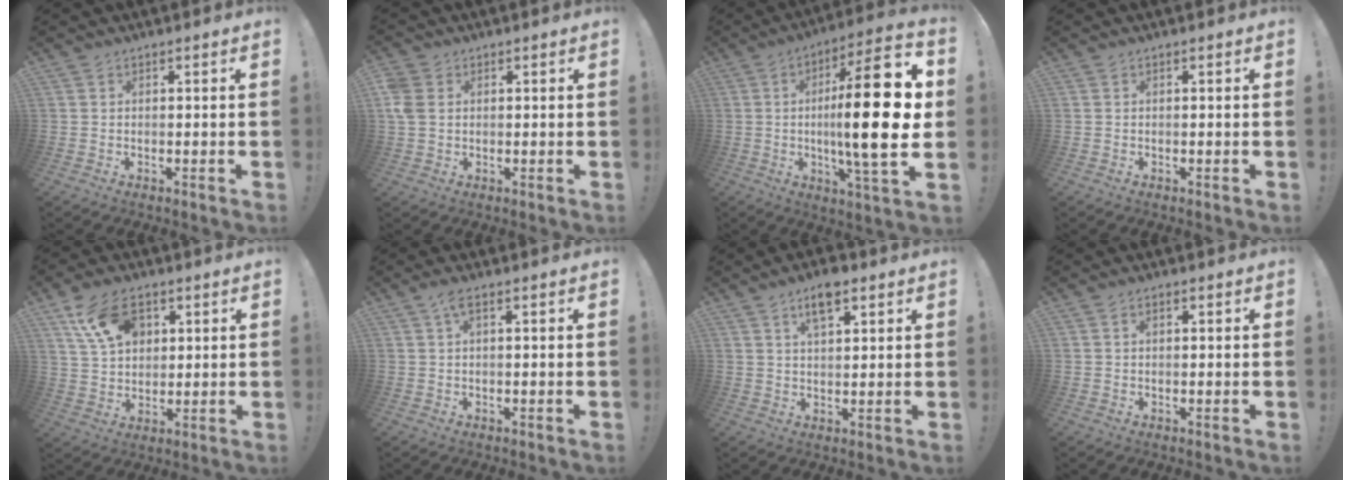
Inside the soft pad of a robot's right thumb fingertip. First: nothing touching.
{"total": 5.7, "force": [1.3, 4.5, 3.3], "torque": [-0.073, 0.006, 0.027]}
{"total": 24.4, "force": [0.0, 4.6, 24.0], "torque": [-0.403, -0.006, -0.012]}
{"total": 0.0}
{"total": 13.3, "force": [6.2, 8.7, 7.9], "torque": [-0.125, -0.013, 0.120]}
{"total": 2.7, "force": [0.9, 0.6, 2.5], "torque": [-0.051, 0.005, 0.013]}
{"total": 6.8, "force": [3.9, 2.8, 4.9], "torque": [-0.078, -0.008, 0.066]}
{"total": 0.9, "force": [0.3, 0.4, 0.7], "torque": [-0.008, 0.000, 0.003]}